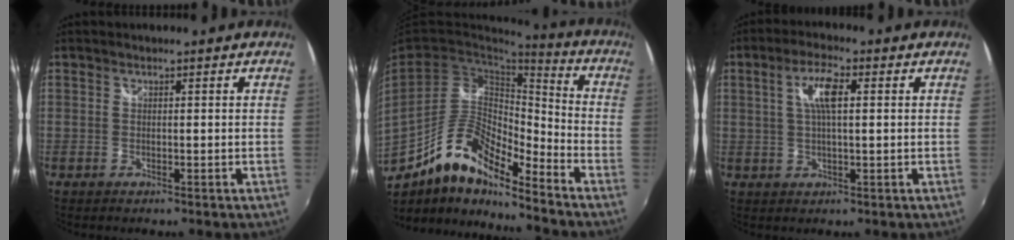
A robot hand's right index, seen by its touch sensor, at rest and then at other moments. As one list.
[{"total": 15.3, "force": [-10.7, 4.7, 9.8], "torque": [-0.181, -0.002, -0.203]}, {"total": 6.0, "force": [1.4, 1.6, 5.6], "torque": [-0.104, 0.008, 0.027]}]